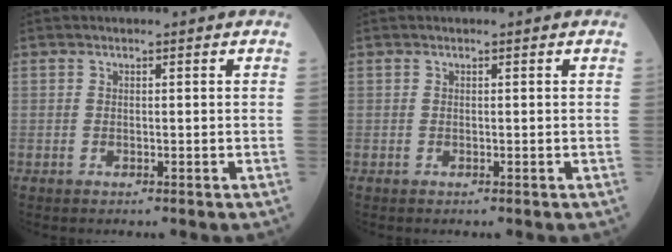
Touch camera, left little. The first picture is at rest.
{"total": 0.0}